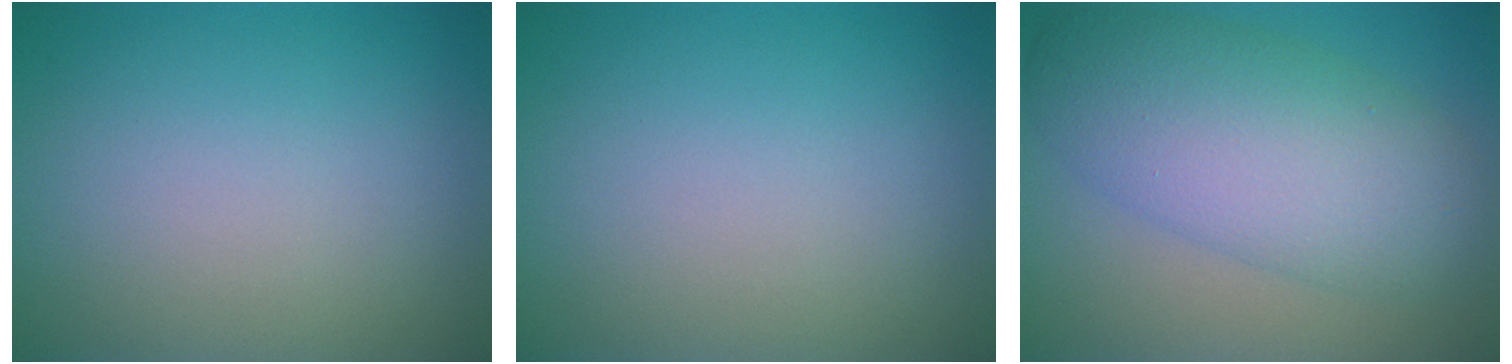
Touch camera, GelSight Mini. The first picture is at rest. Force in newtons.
{"total": 0.0}
{"total": 8.3, "press": 8.3, "slide": 0.2}